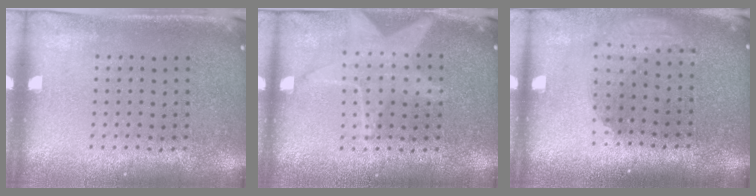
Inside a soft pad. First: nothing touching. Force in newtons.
{"total": 1.3, "press": 1.2, "slide": 0.4}
{"total": 1.9, "press": 1.5, "slide": 1.3}